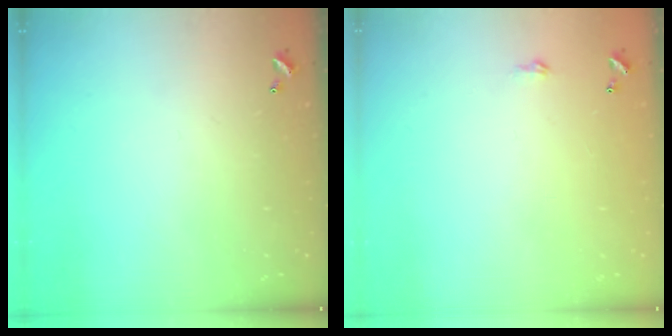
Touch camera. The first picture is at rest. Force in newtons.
{"total": 1.8, "press": 1.8, "slide": 0.3}